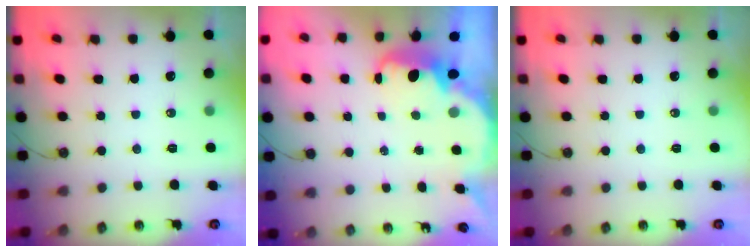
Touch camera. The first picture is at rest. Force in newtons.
{"total": 3.8, "press": 3.7, "slide": 0.4}
{"total": 0.0}